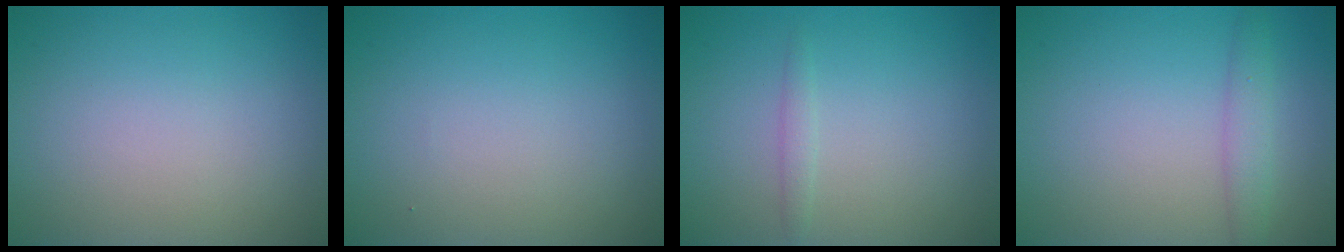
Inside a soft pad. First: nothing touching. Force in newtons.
{"total": 0.0}
{"total": 0.8, "press": 0.8, "slide": 0.0}
{"total": 2.0, "press": 2.0, "slide": 0.0}